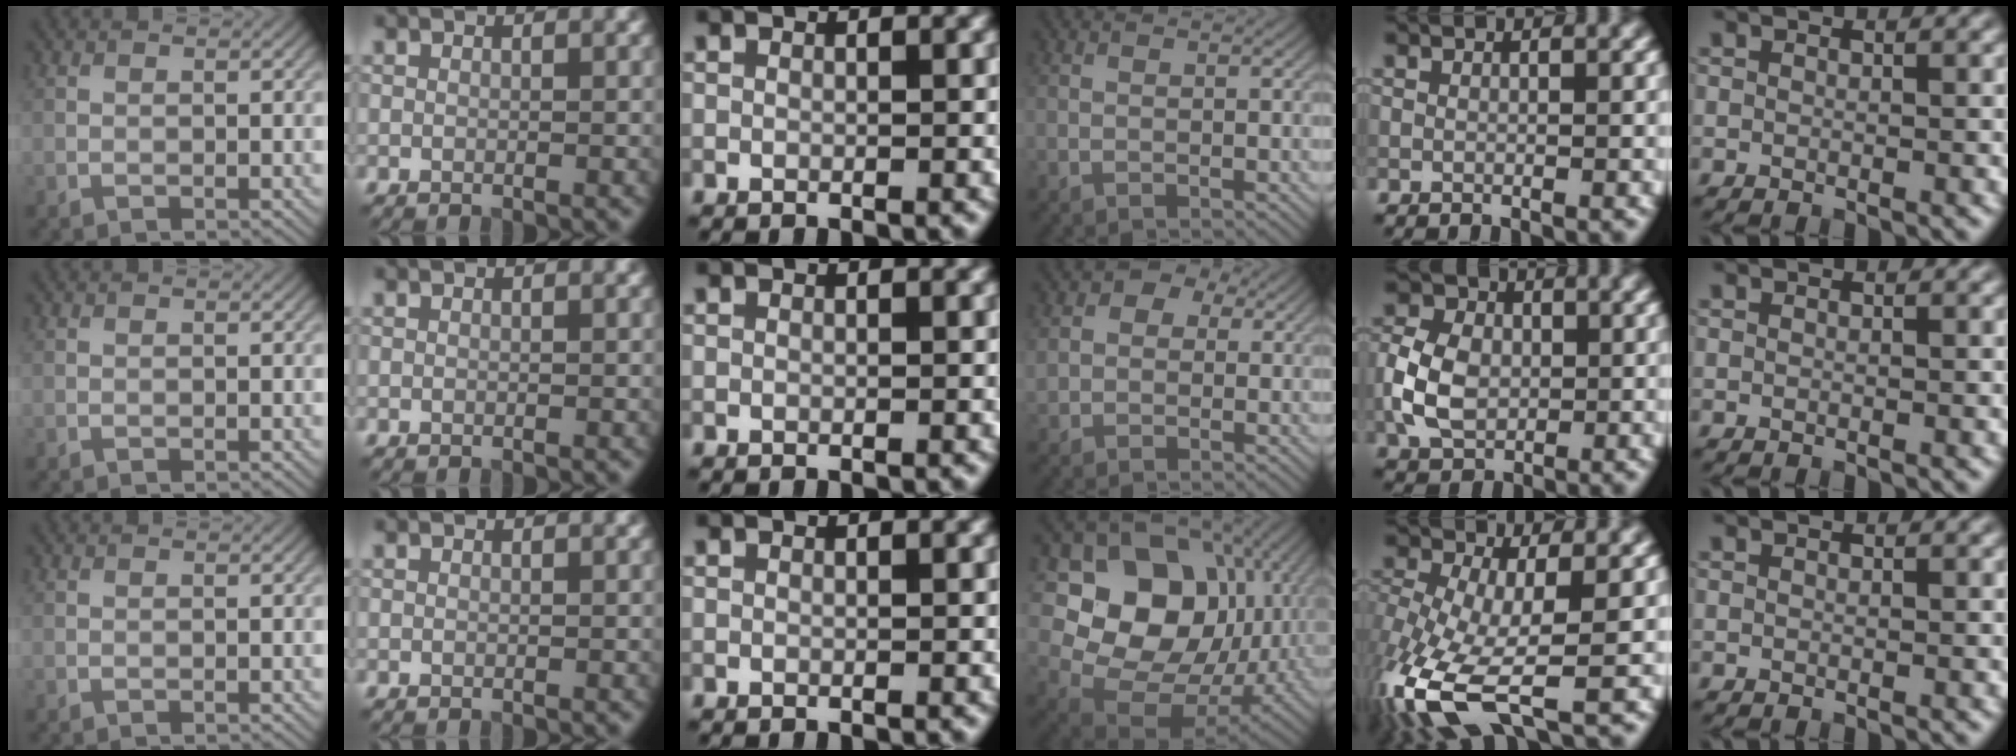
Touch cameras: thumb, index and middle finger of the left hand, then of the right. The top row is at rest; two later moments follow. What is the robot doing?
{"motion": "lift_and_place", "object": "coin"}